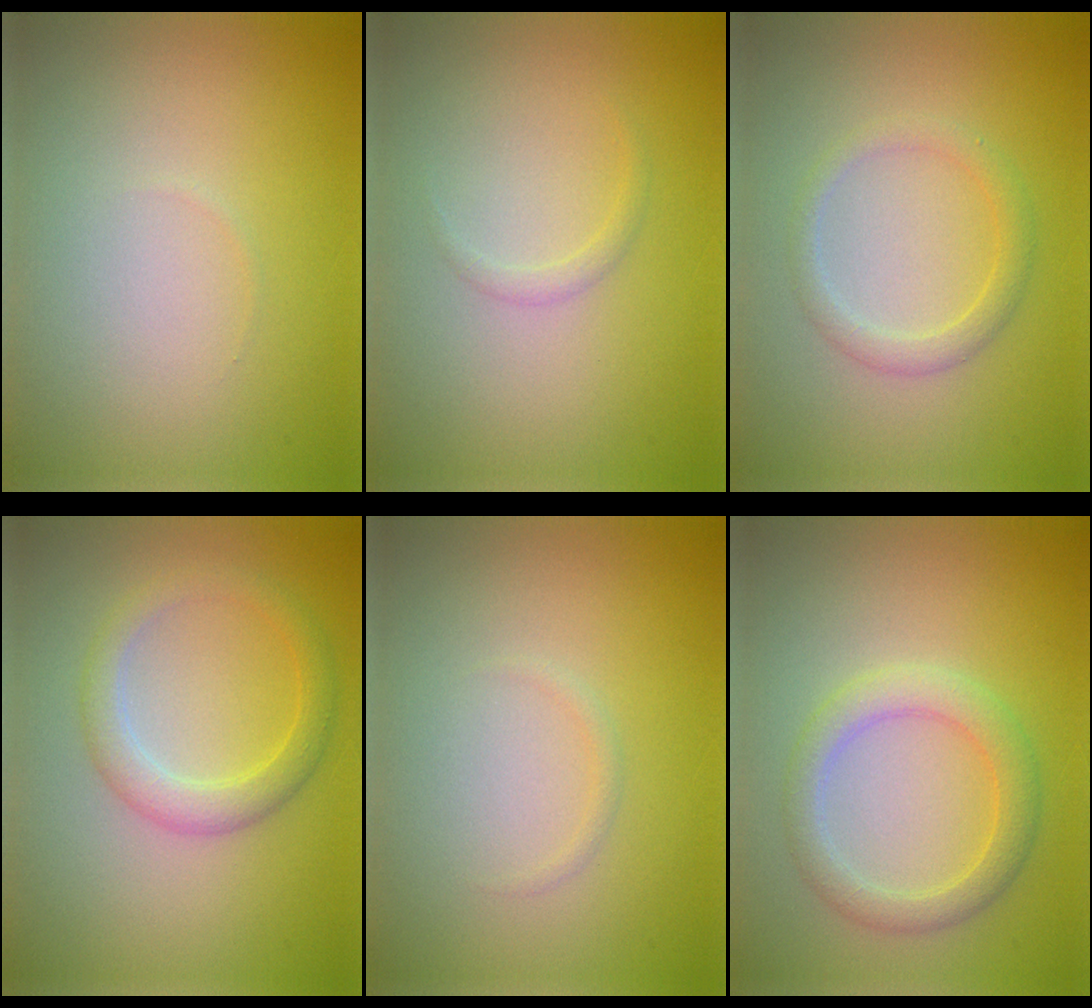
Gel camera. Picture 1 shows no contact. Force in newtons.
{"total": 0.8, "press": 0.7, "slide": 0.1}
{"total": 2.0, "press": 2.0, "slide": 0.1}
{"total": 2.8, "press": 2.8, "slide": 0.2}
{"total": 0.5, "press": 0.5, "slide": 0.0}
{"total": 3.2, "press": 3.2, "slide": 0.4}